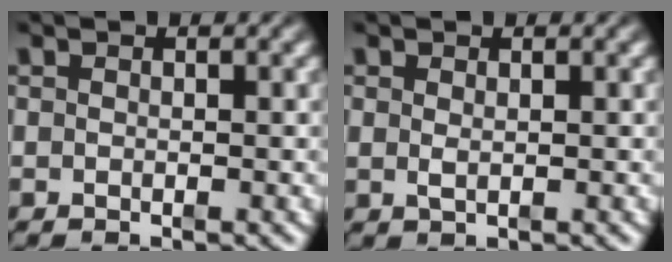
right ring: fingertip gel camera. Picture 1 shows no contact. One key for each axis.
{"total": 0.6, "fx": 0.3, "fy": -0.2, "fz": 0.5, "tx": -0.009, "ty": -0.008, "tz": 0.015}